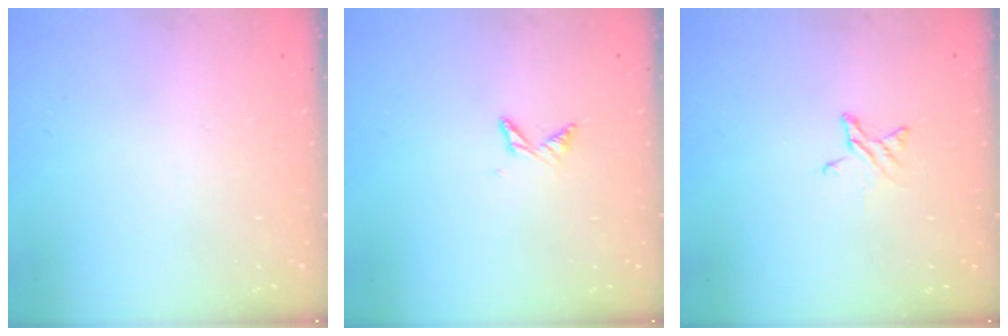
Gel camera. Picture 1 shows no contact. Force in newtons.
{"total": 5.3, "press": 5.2, "slide": 0.6}
{"total": 2.9, "press": 2.9, "slide": 0.3}